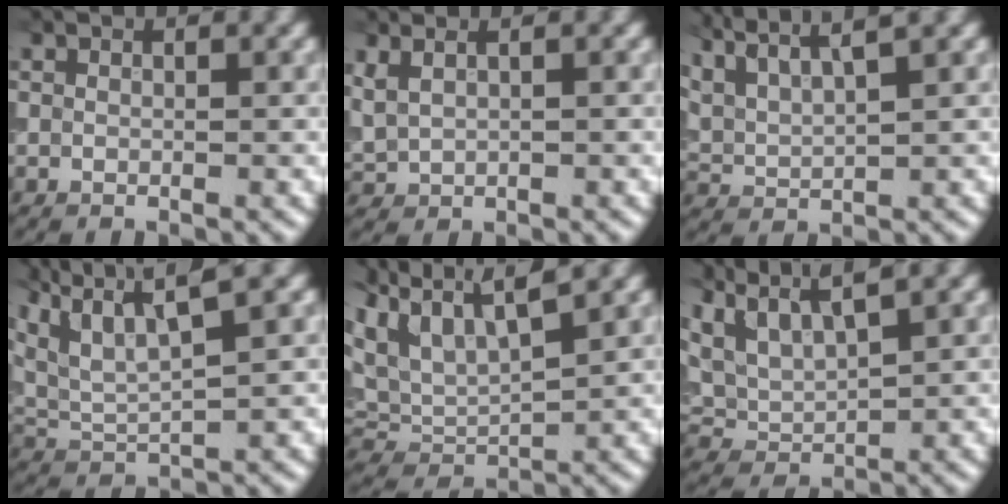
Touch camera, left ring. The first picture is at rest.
{"total": 1.5, "force": [1.0, 0.5, 1.0], "torque": [-0.030, 0.003, 0.029]}
{"total": 6.9, "force": [5.5, 1.5, 3.8], "torque": [-0.092, 0.024, 0.079]}
{"total": 7.1, "force": [4.4, 2.0, 5.2], "torque": [-0.111, 0.019, 0.075]}
{"total": 7.5, "force": [4.6, 3.1, 5.0], "torque": [-0.124, 0.014, 0.084]}
{"total": 4.8, "force": [3.6, 1.4, 2.9], "torque": [-0.077, 0.009, 0.065]}